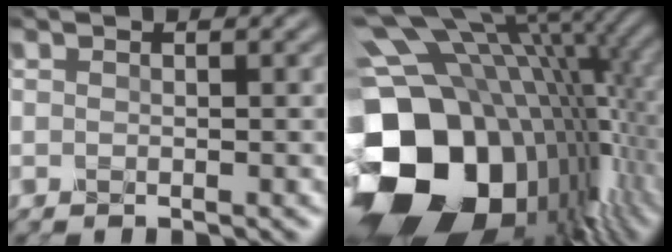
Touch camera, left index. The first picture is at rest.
{"total": 20.1, "force": [-3.5, 13.9, 14.1], "torque": [-0.272, -0.025, -0.037]}